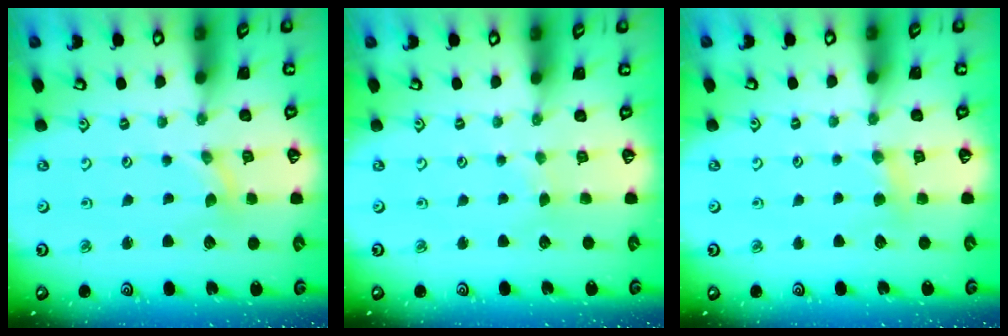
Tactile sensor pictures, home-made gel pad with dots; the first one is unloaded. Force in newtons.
{"total": 1.2, "press": 1.2, "slide": 0.2}
{"total": 4.9, "press": 4.8, "slide": 0.7}